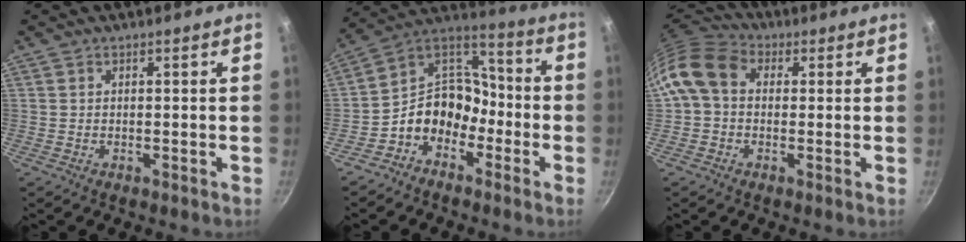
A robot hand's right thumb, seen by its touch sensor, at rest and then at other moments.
{"total": 12.1, "force": [-5.8, 9.1, 5.6], "torque": [-0.050, 0.078, -0.128]}
{"total": 10.5, "force": [1.2, 8.1, 6.6], "torque": [-0.113, 0.026, -0.001]}